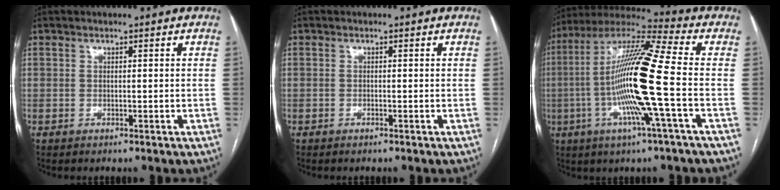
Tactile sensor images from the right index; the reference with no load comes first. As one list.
[{"total": 0.0}, {"total": 17.7, "force": [-3.0, -0.7, 17.4], "torque": [-0.336, -0.004, -0.072]}]